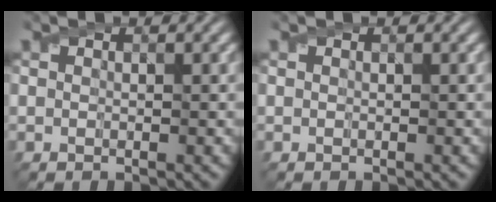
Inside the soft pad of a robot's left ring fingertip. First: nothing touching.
{"total": 0.0}